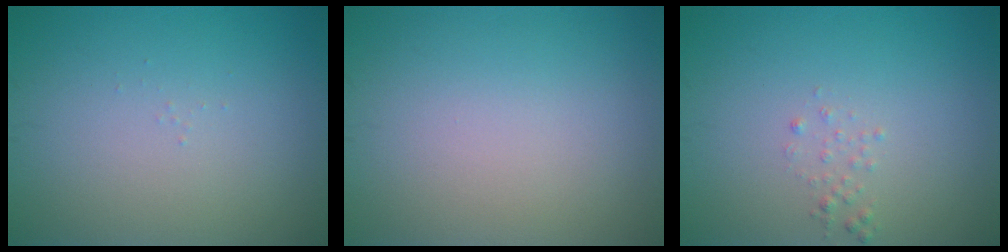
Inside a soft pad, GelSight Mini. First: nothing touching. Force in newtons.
{"total": 0.0}
{"total": 0.8, "press": 0.8, "slide": 0.1}